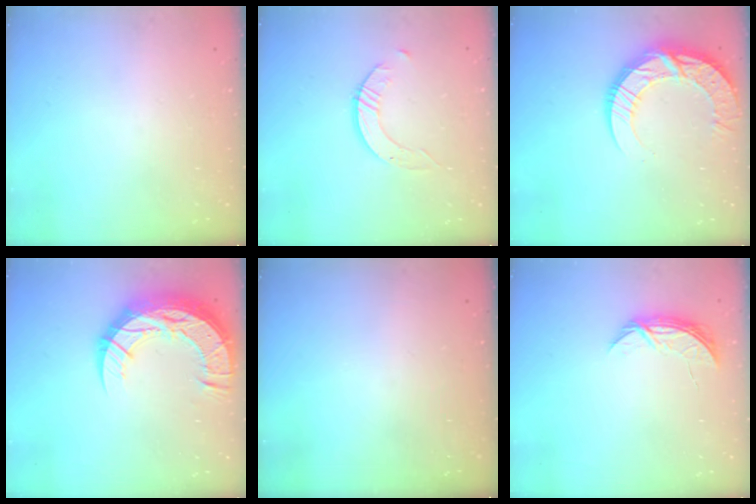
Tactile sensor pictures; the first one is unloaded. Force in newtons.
{"total": 2.4, "press": 2.4, "slide": 0.3}
{"total": 15.3, "press": 15.2, "slide": 1.4}
{"total": 19.2, "press": 19.1, "slide": 1.4}
{"total": 0.0}
{"total": 5.4, "press": 5.4, "slide": 0.5}